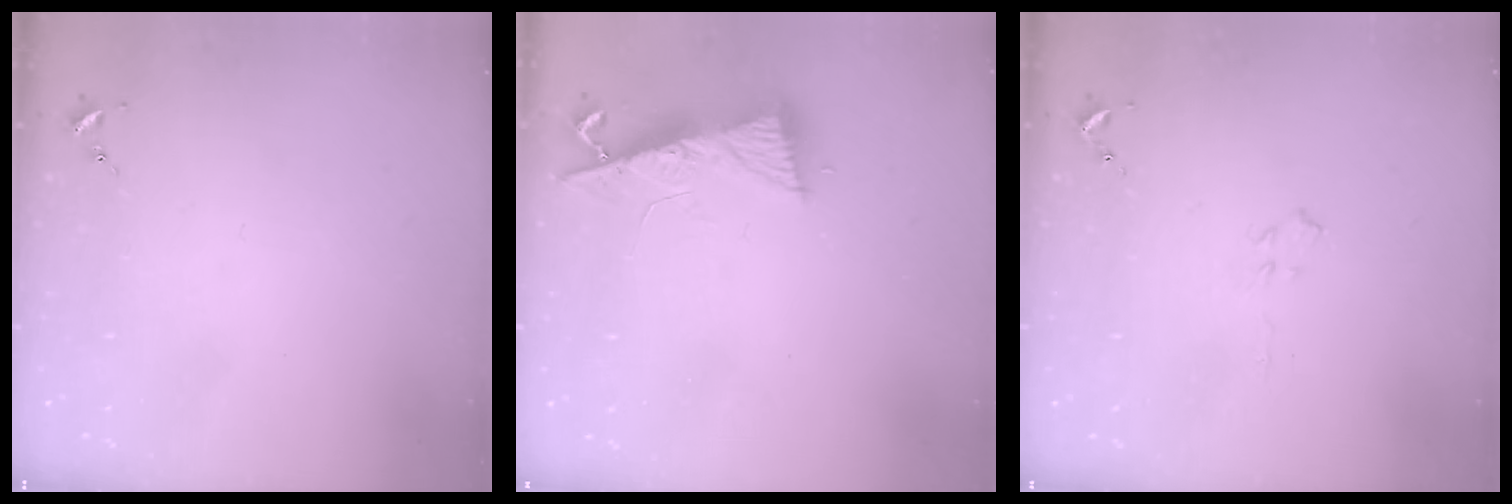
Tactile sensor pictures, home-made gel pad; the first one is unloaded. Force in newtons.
{"total": 9.0, "press": 9.0, "slide": 1.1}
{"total": 3.5, "press": 3.5, "slide": 0.4}